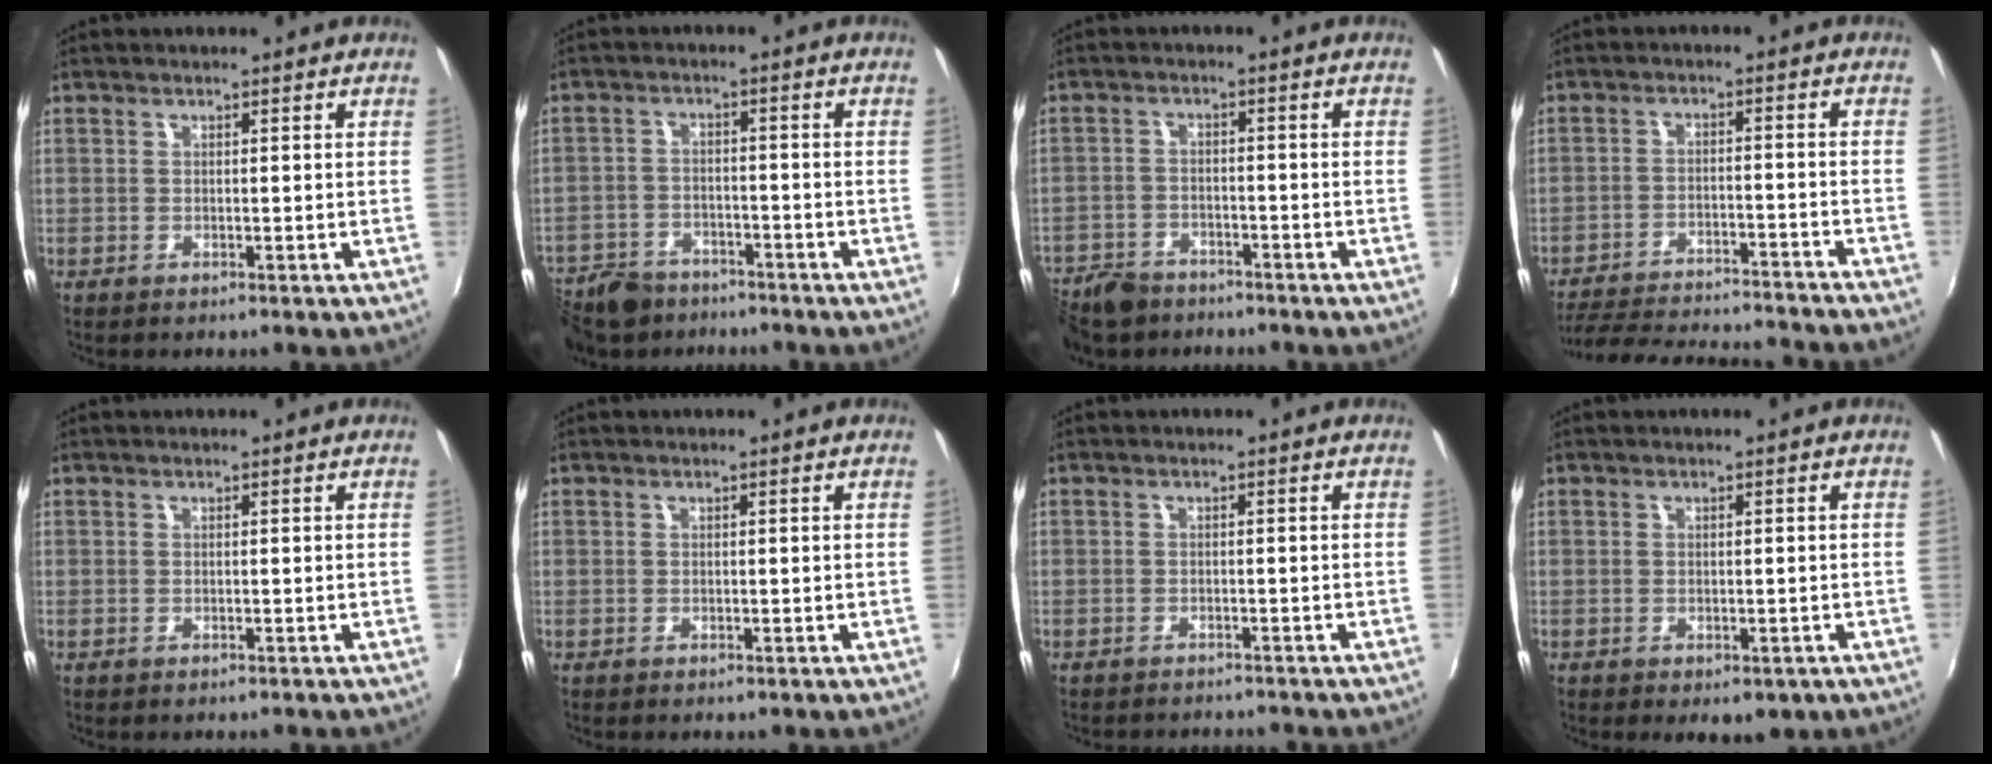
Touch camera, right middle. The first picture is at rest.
{"total": 12.3, "force": [-9.6, 6.5, 4.1], "torque": [-0.124, -0.007, -0.162]}
{"total": 10.1, "force": [-7.8, 5.6, 3.3], "torque": [-0.103, -0.006, -0.134]}
{"total": 21.3, "force": [-19.2, 2.5, 8.9], "torque": [-0.173, -0.021, -0.268]}
{"total": 0.0}
{"total": 0.0}
{"total": 3.9, "force": [-3.6, 1.0, 1.1], "torque": [-0.030, -0.005, -0.051]}
{"total": 3.1, "force": [-1.3, 1.9, 2.1], "torque": [-0.035, -0.013, -0.014]}